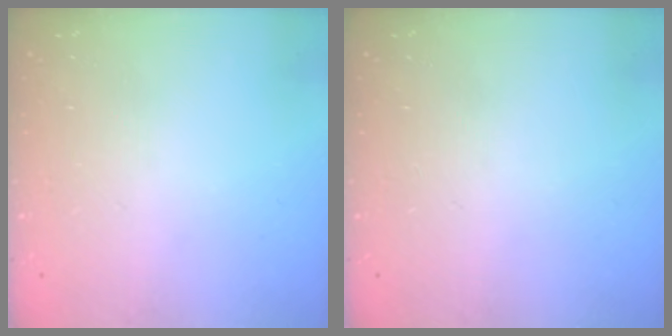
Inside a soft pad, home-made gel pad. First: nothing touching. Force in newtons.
{"total": 0.0}